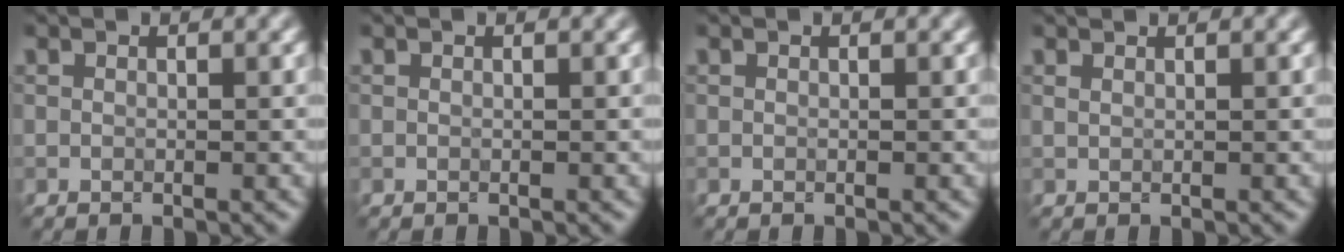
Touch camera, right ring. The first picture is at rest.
{"total": 0.0}
{"total": 0.0}
{"total": 0.8, "force": [0.8, 0.1, 0.2], "torque": [-0.007, 0.000, 0.012]}